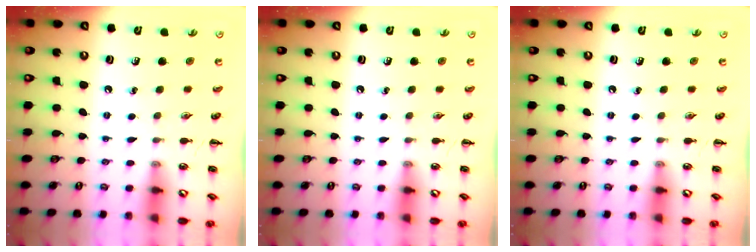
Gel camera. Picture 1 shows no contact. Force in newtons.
{"total": 0.0}
{"total": 0.0}